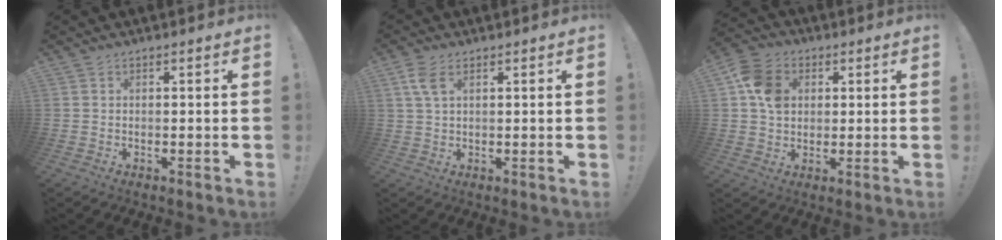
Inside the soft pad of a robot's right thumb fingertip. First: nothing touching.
{"total": 4.6, "force": [2.0, 2.3, 3.5], "torque": [-0.073, -0.004, 0.036]}
{"total": 10.4, "force": [2.3, 8.4, 5.8], "torque": [-0.097, 0.007, 0.046]}